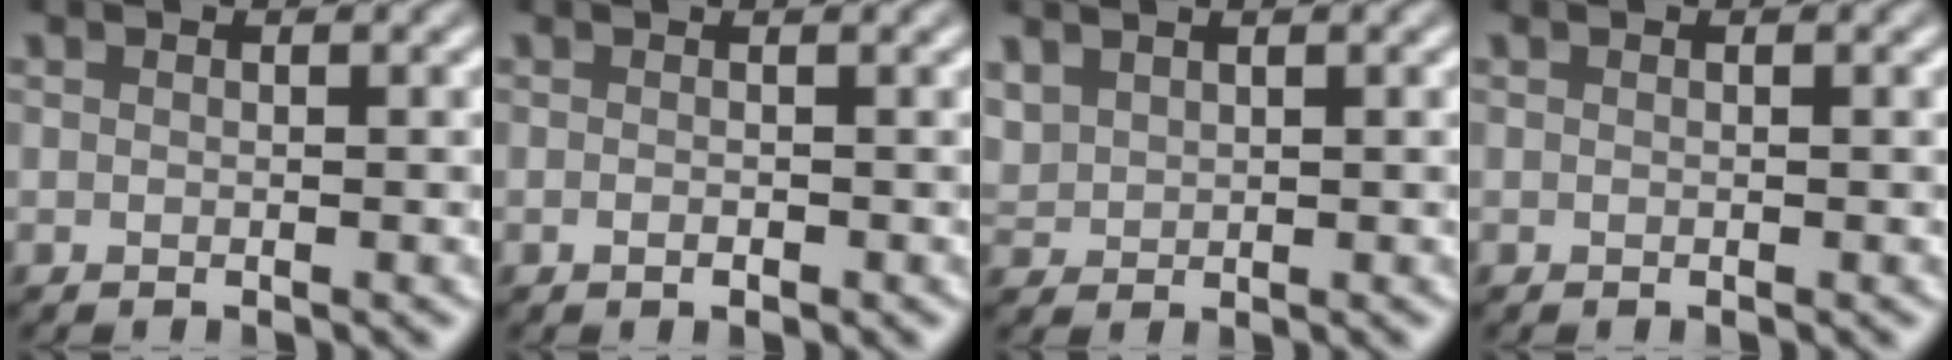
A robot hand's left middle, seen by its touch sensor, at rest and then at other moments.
{"total": 0.8, "force": [-0.2, 0.3, 0.8], "torque": [-0.012, -0.003, -0.004]}
{"total": 1.4, "force": [1.1, 0.8, 0.3], "torque": [-0.012, 0.003, 0.030]}
{"total": 0.0}